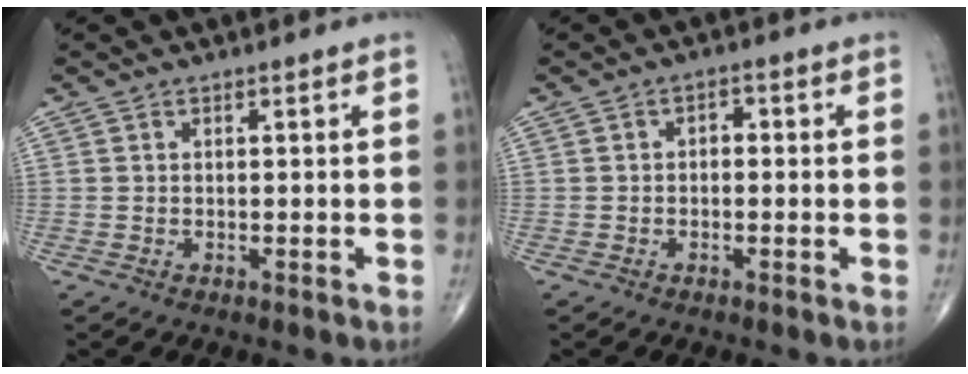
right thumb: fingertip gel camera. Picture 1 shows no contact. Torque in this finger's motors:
{"motor_torque": [-0.29, 0.13, 0.11, 0.16, 0.04]}